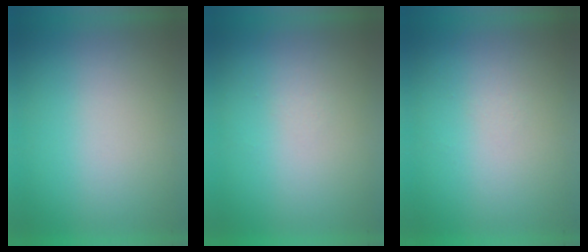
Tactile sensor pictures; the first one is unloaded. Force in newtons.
{"total": 1.0}
{"total": 1.0}